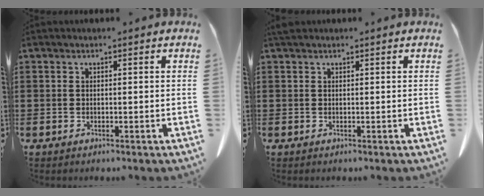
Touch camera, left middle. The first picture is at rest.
{"total": 0.9, "force": [0.7, 0.4, 0.3], "torque": [-0.011, 0.001, 0.014]}